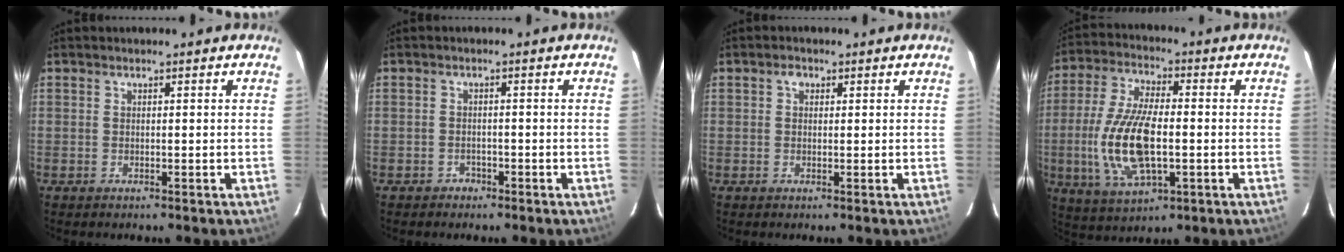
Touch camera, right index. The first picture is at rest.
{"total": 2.2, "force": [-1.5, 1.6, 0.1], "torque": [-0.005, 0.007, -0.022]}
{"total": 1.4, "force": [0.5, 1.2, 0.6], "torque": [-0.009, 0.008, 0.006]}
{"total": 15.4, "force": [-2.3, 6.2, 13.9], "torque": [-0.293, -0.004, -0.040]}